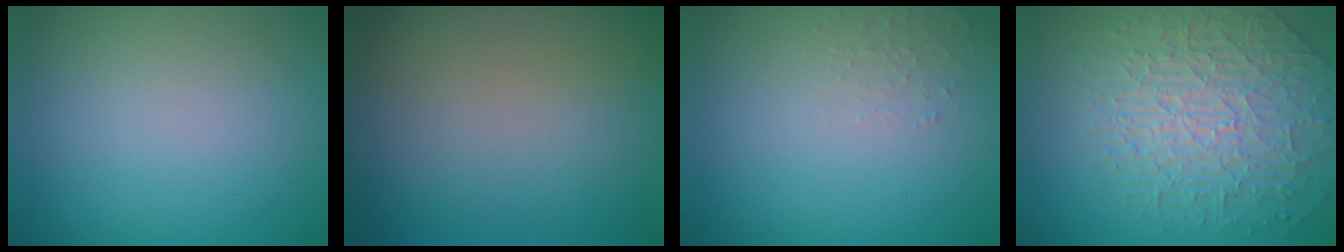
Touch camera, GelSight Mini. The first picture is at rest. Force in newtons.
{"total": 0.0}
{"total": 1.1, "press": 1.0, "slide": 0.2}
{"total": 5.3, "press": 4.8, "slide": 2.2}